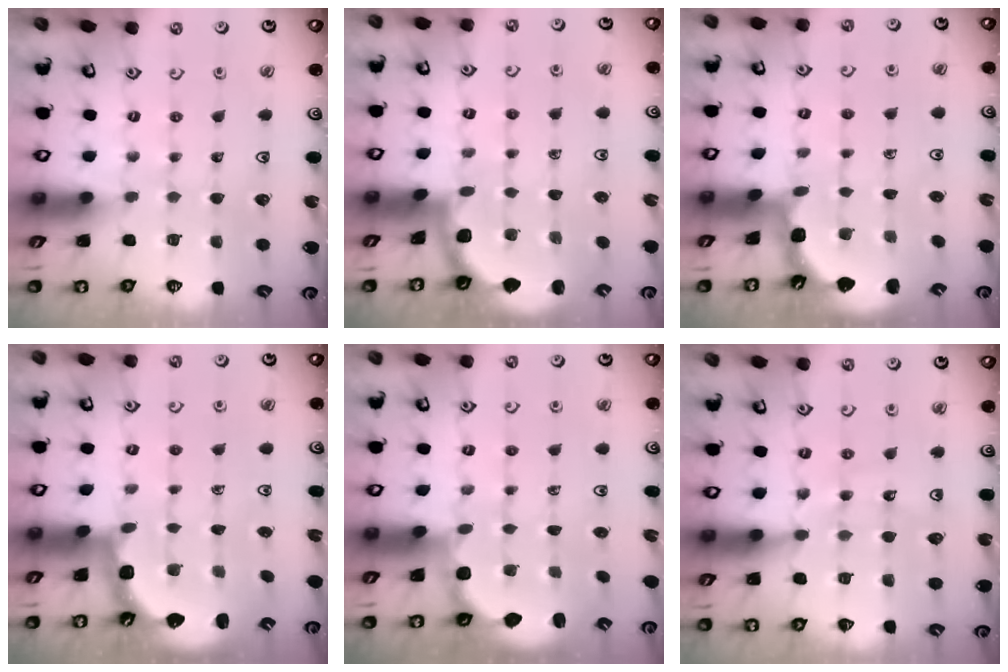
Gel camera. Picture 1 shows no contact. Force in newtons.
{"total": 1.8, "press": 1.7, "slide": 0.0}
{"total": 2.0, "press": 2.0, "slide": 0.2}
{"total": 2.5, "press": 2.1, "slide": 1.3}
{"total": 2.9, "press": 2.6, "slide": 1.2}
{"total": 11.7, "press": 11.2, "slide": 3.5}